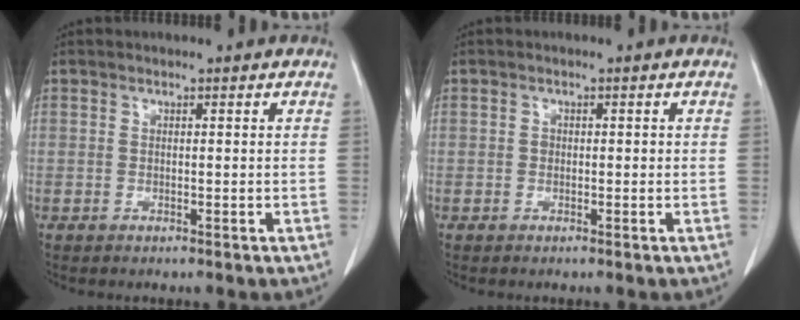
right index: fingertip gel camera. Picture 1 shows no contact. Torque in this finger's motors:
{"motor_torque": [0.16, -0.06, 0.00, 0.01]}